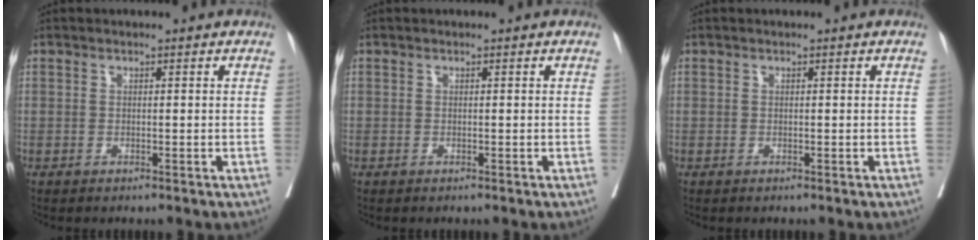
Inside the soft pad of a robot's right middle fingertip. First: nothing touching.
{"total": 0.0}
{"total": 0.0}